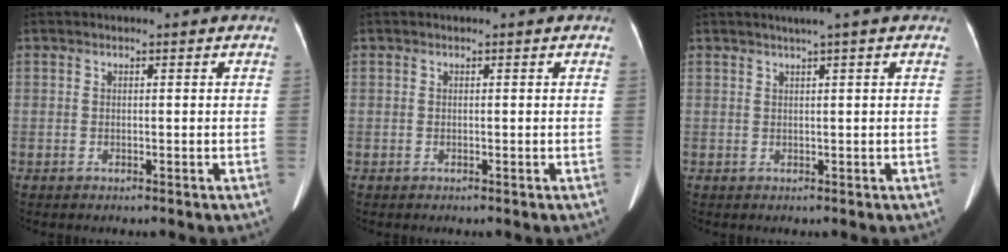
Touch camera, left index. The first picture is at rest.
{"total": 0.0}
{"total": 2.0, "force": [1.4, -0.6, 1.3], "torque": [-0.023, 0.003, 0.027]}